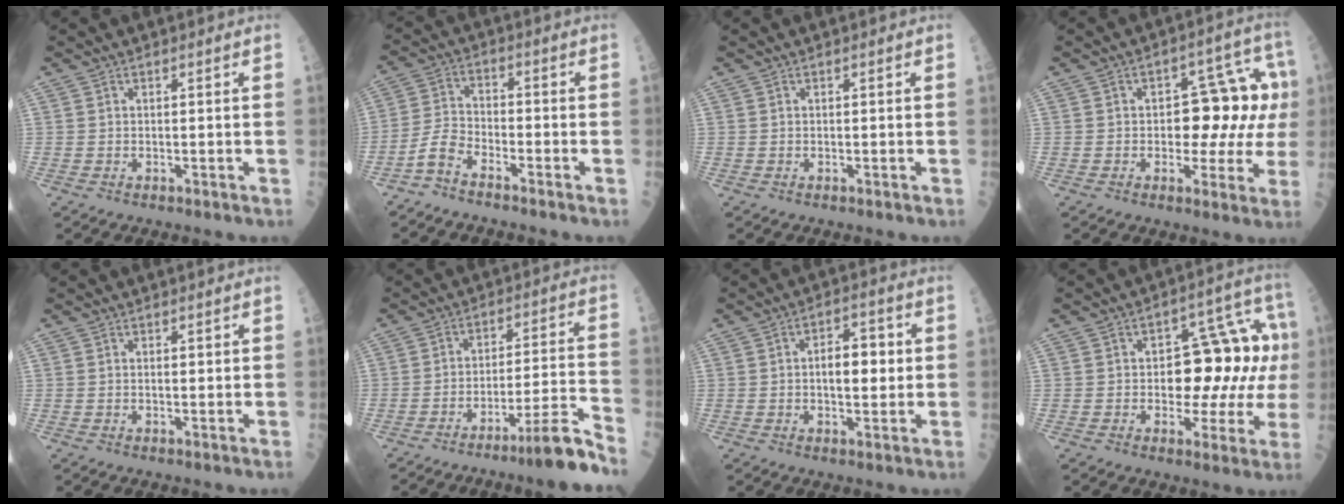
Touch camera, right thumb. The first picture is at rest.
{"total": 4.8, "force": [-3.7, 1.3, 2.8], "torque": [-0.069, 0.026, -0.081]}
{"total": 0.0}
{"total": 12.8, "force": [0.6, 7.1, 10.6], "torque": [-0.082, 0.035, 0.006]}
{"total": 0.7, "force": [0.2, 0.3, 0.6], "torque": [-0.006, 0.000, 0.003]}
{"total": 9.9, "force": [-7.2, 0.2, 6.7], "torque": [-0.100, 0.058, -0.115]}
{"total": 7.4, "force": [0.5, 3.8, 6.4], "torque": [-0.073, 0.009, 0.003]}
{"total": 15.8, "force": [0.7, 8.5, 13.3], "torque": [-0.125, 0.038, 0.012]}